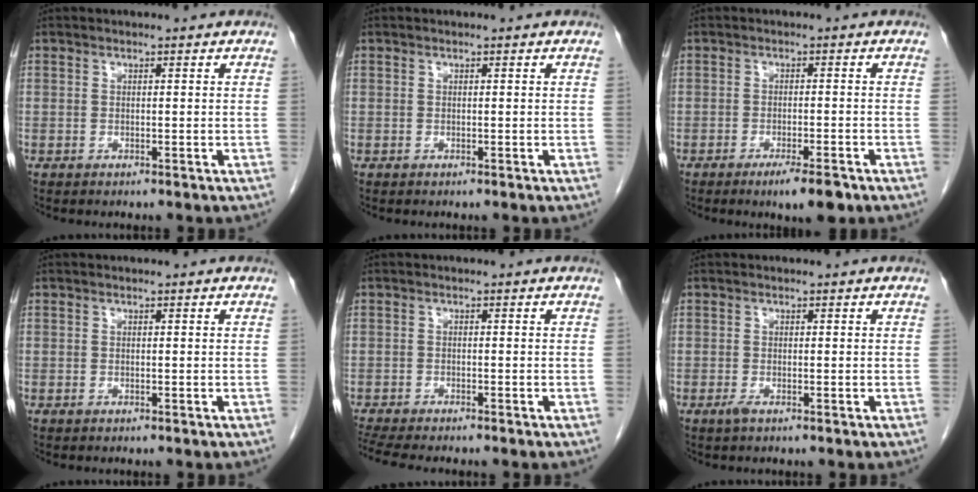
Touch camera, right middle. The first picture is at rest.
{"total": 0.0}
{"total": 5.1, "force": [-3.3, 0.7, 3.9], "torque": [-0.058, -0.009, -0.046]}
{"total": 0.0}
{"total": 7.2, "force": [-6.3, 0.8, 3.4], "torque": [-0.052, -0.008, -0.101]}
{"total": 0.8, "force": [-0.5, 0.0, 0.6], "torque": [-0.013, -0.002, -0.010]}